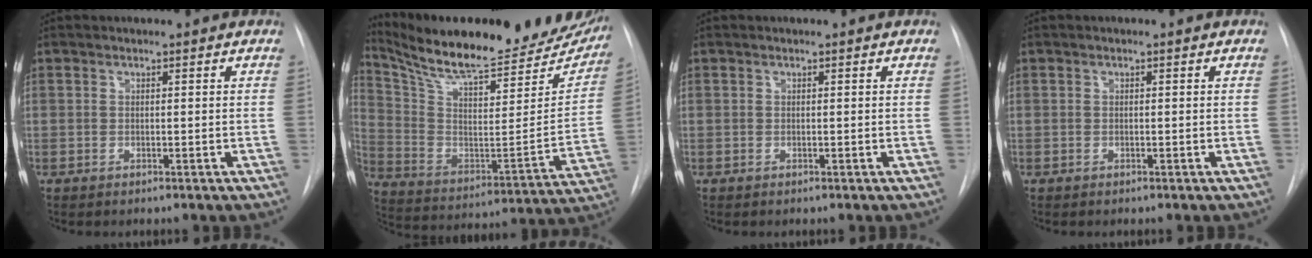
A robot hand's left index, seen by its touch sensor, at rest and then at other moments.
{"total": 29.3, "force": [24.9, 6.2, 14.0], "torque": [-0.230, -0.058, 0.349]}
{"total": 0.0}
{"total": 0.0}